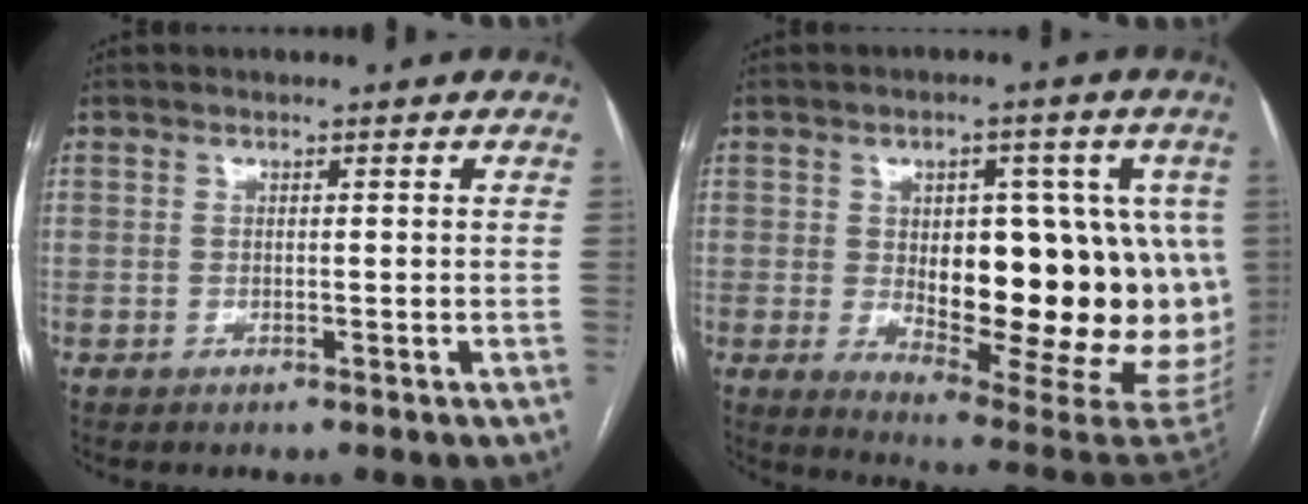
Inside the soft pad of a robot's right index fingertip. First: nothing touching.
{"total": 22.0, "force": [0.0, 8.3, 20.4], "torque": [-0.203, 0.010, 0.027]}